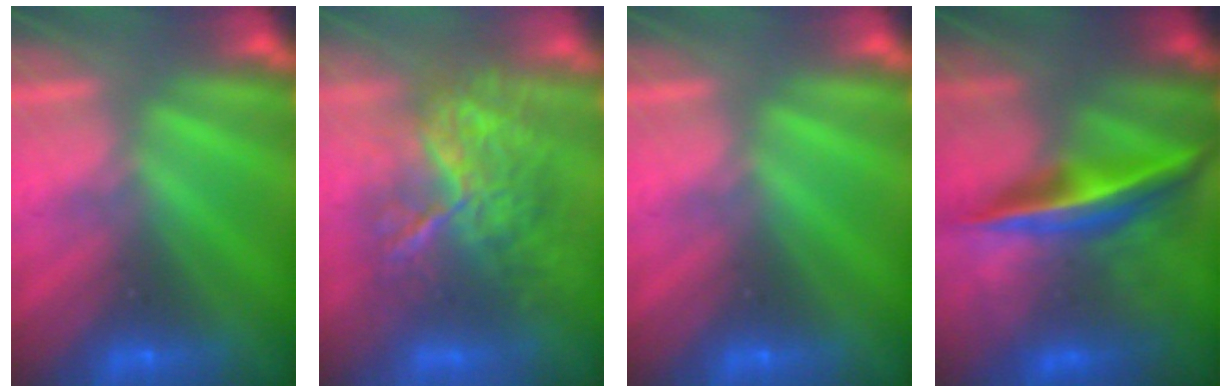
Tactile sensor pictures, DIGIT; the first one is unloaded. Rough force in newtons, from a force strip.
{"total": 9.8}
{"total": 0.0}
{"total": 5.8}